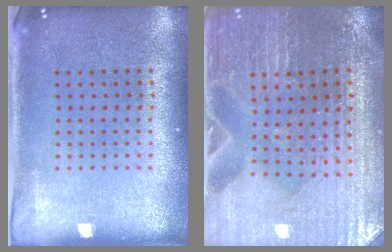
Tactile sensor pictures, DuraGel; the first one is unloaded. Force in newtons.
{"total": 1.7, "press": 1.7, "slide": 0.2}